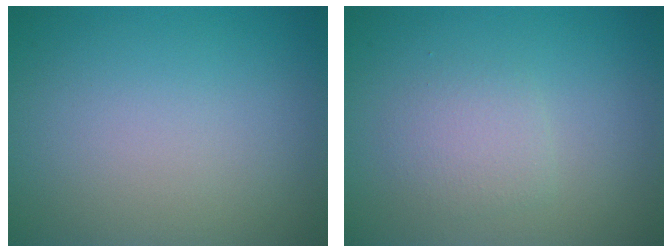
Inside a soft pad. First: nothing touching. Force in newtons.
{"total": 1.9, "press": 1.9, "slide": 0.1}